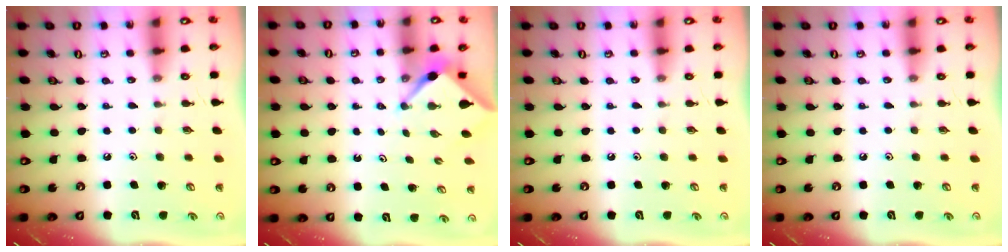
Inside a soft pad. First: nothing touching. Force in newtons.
{"total": 3.2, "press": 3.2, "slide": 0.3}
{"total": 0.0}
{"total": 0.0}